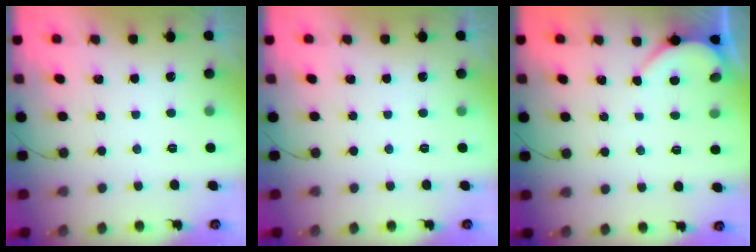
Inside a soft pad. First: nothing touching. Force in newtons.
{"total": 0.0}
{"total": 1.6, "press": 1.6, "slide": 0.2}